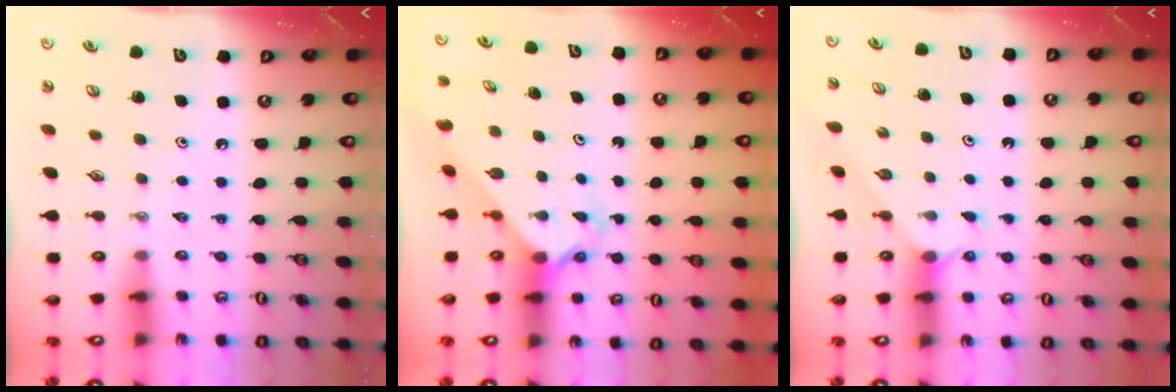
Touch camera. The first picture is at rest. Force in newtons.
{"total": 2.5, "press": 2.5, "slide": 0.3}
{"total": 1.6, "press": 1.6, "slide": 0.3}